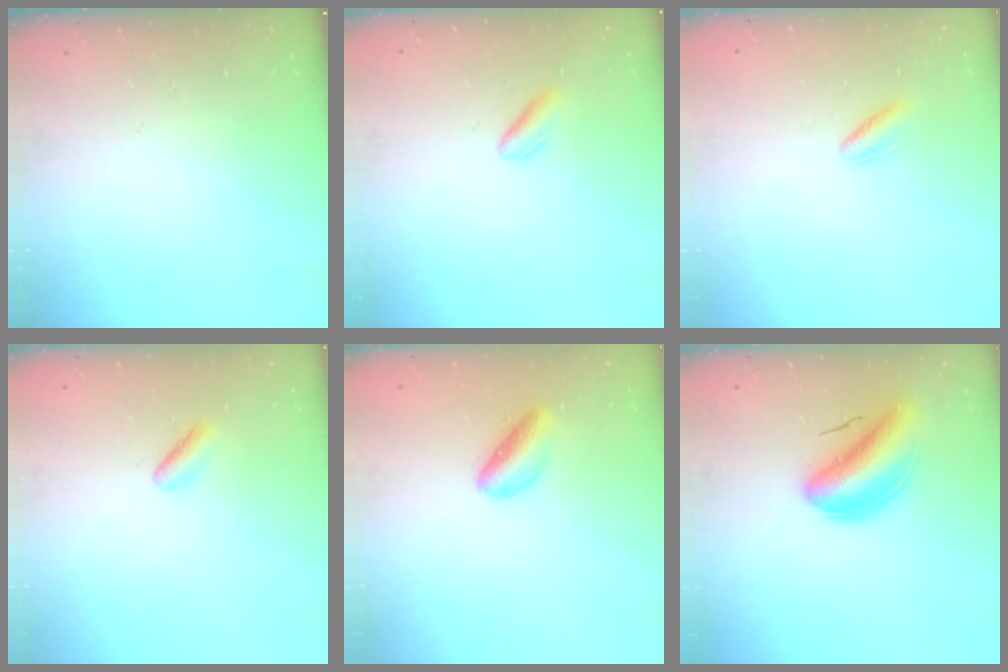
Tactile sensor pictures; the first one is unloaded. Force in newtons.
{"total": 2.4, "press": 2.3, "slide": 0.9}
{"total": 2.5, "press": 2.3, "slide": 1.1}
{"total": 2.1, "press": 2.0, "slide": 0.6}
{"total": 4.6, "press": 4.4, "slide": 1.3}
{"total": 8.8, "press": 8.3, "slide": 2.9}